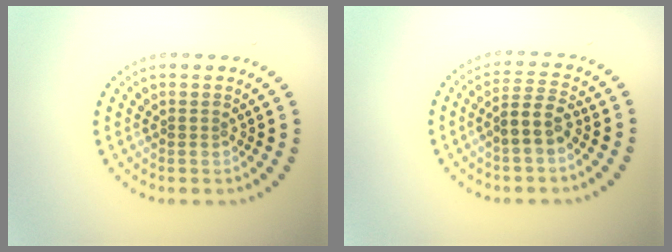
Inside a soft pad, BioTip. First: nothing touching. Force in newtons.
{"total": 2.8, "press": 2.5, "slide": 1.3}